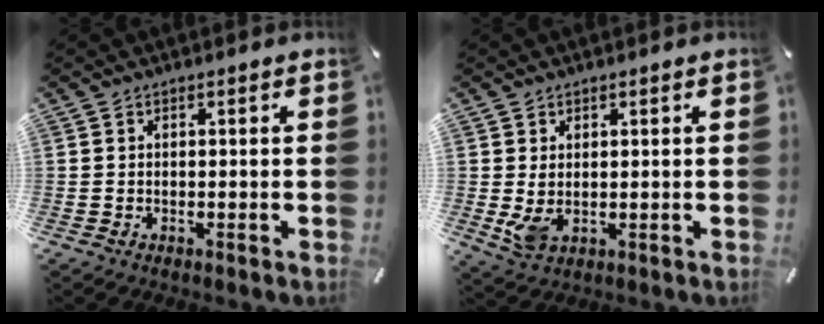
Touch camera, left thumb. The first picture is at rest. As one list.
[{"total": 4.0, "force": [0.9, 2.8, 2.8], "torque": [-0.058, -0.005, 0.016]}]